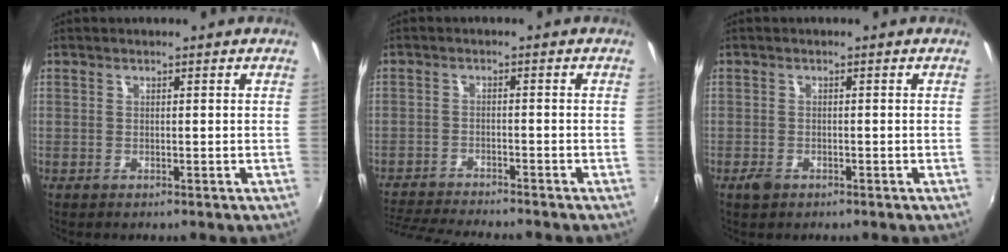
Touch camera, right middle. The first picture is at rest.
{"total": 10.0, "force": [-9.3, 0.3, 3.6], "torque": [-0.094, -0.019, -0.156]}
{"total": 1.9, "force": [-1.3, 1.0, 0.9], "torque": [-0.019, -0.004, -0.025]}